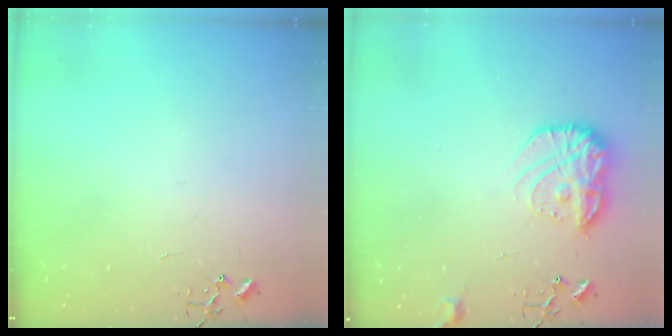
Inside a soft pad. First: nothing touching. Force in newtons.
{"total": 15.1, "press": 15.0, "slide": 1.0}